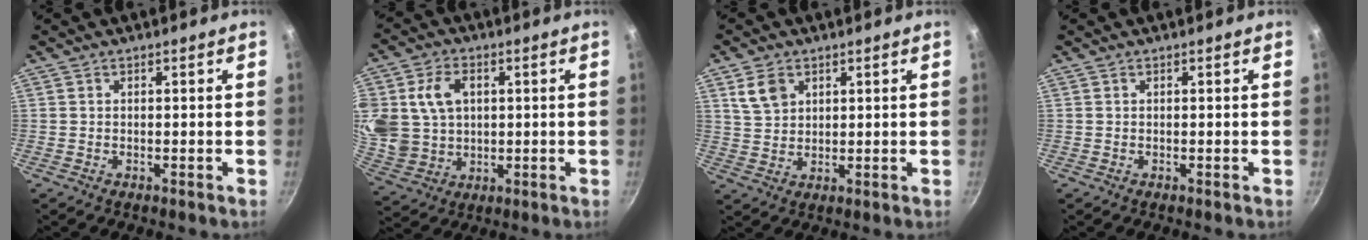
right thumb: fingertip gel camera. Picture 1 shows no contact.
{"total": 16.8, "force": [3.4, 13.1, 9.9], "torque": [-0.208, 0.007, 0.077]}
{"total": 5.6, "force": [2.6, 4.0, 2.9], "torque": [-0.037, -0.004, 0.055]}
{"total": 0.0}